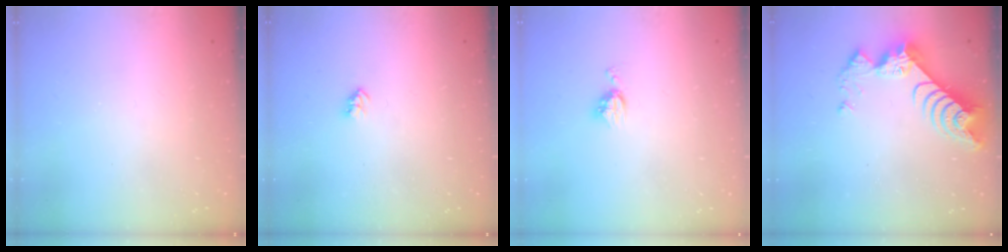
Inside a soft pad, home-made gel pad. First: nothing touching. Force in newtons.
{"total": 2.6, "press": 2.6, "slide": 0.4}
{"total": 4.6, "press": 4.6, "slide": 0.4}
{"total": 9.9, "press": 9.9, "slide": 0.8}